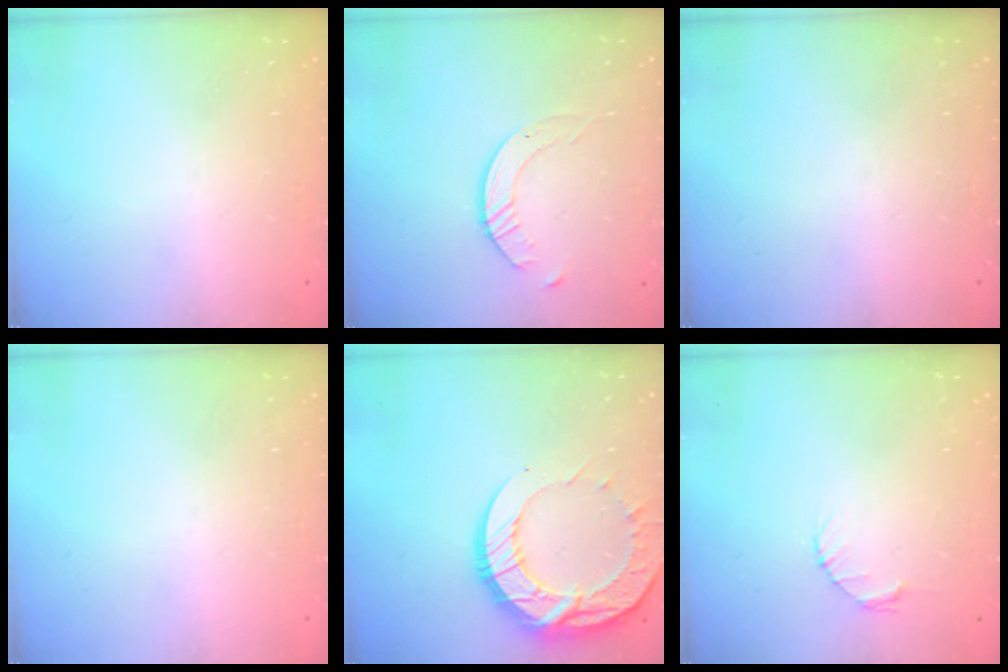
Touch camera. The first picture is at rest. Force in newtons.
{"total": 2.6, "press": 2.6, "slide": 0.3}
{"total": 0.0}
{"total": 0.0}
{"total": 14.6, "press": 14.6, "slide": 1.2}
{"total": 2.7, "press": 2.7, "slide": 0.4}